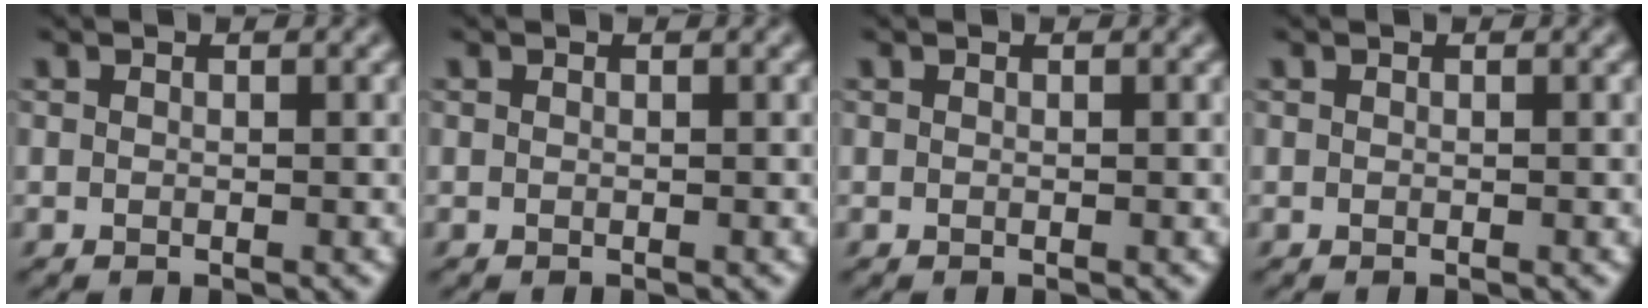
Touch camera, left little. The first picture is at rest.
{"total": 0.0}
{"total": 0.0}
{"total": 0.0}